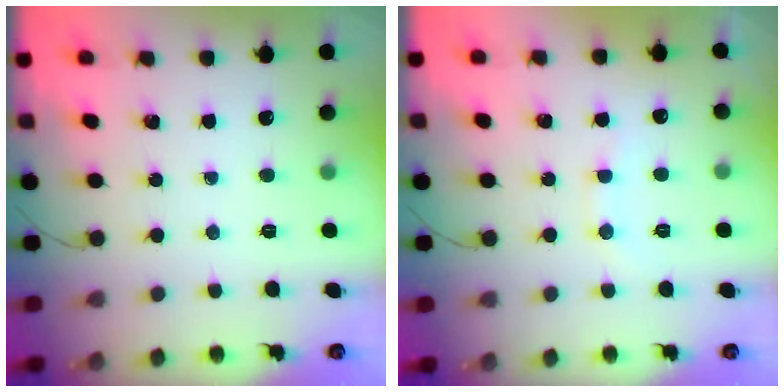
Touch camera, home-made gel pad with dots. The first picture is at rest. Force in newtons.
{"total": 7.7, "press": 7.6, "slide": 1.1}